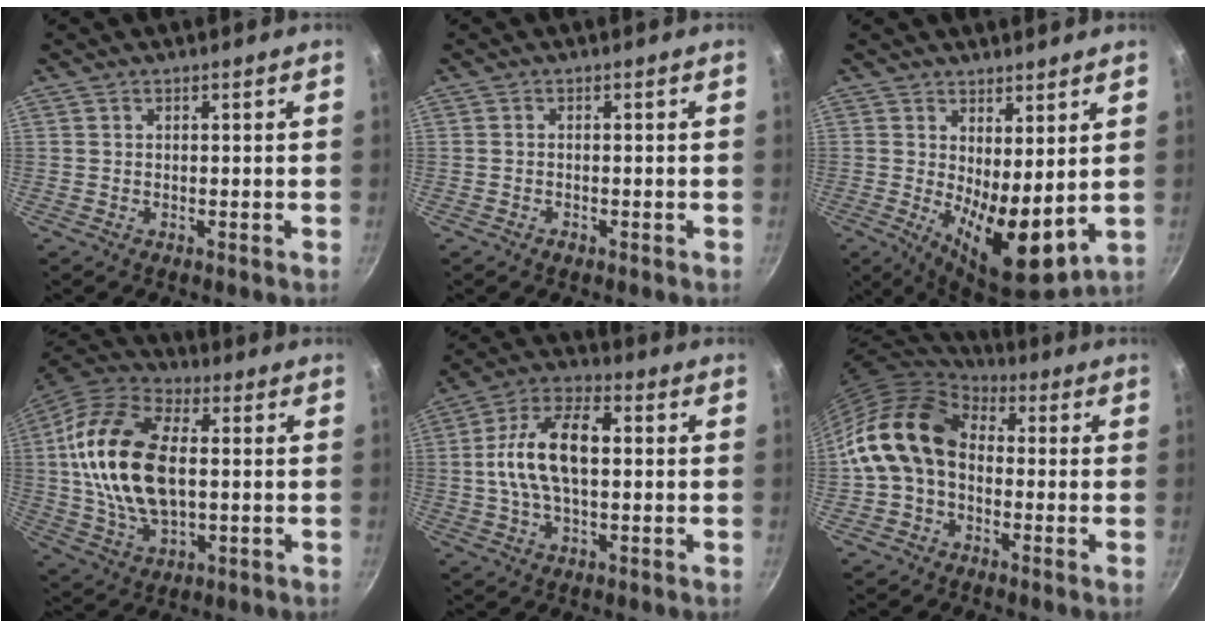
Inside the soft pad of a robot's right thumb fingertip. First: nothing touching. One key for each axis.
{"total": 1.2, "fx": -0.7, "fy": 0.8, "fz": 0.6, "tx": -0.012, "ty": 0.004, "tz": -0.013}
{"total": 11.5, "fx": 1.0, "fy": 4.6, "fz": 10.5, "tx": -0.141, "ty": -0.032, "tz": 0.025}
{"total": 20.7, "fx": 1.3, "fy": 11.8, "fz": 17.0, "tx": -0.319, "ty": 0.015, "tz": 0.015}
{"total": 14.0, "fx": 0.8, "fy": 7.4, "fz": 11.9, "tx": -0.207, "ty": 0.031, "tz": 0.001}
{"total": 13.9, "fx": 0.0, "fy": 10.2, "fz": 9.5, "tx": -0.150, "ty": 0.030, "tz": -0.017}